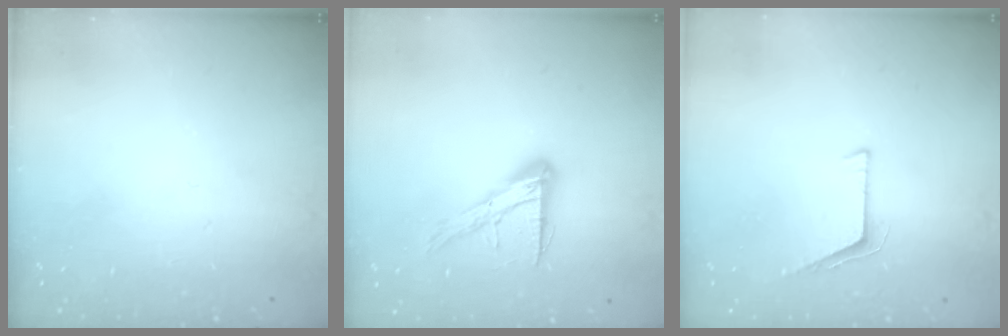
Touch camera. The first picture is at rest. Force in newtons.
{"total": 12.0, "press": 12.0, "slide": 0.9}
{"total": 6.1, "press": 6.0, "slide": 0.6}